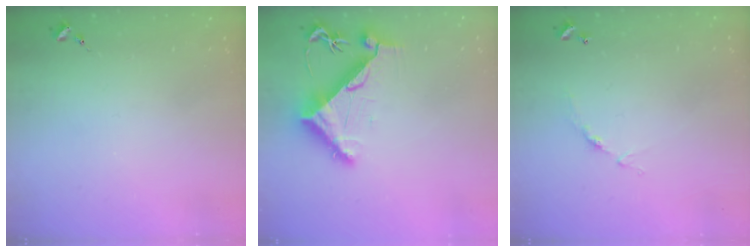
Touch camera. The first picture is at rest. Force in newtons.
{"total": 8.5, "press": 8.4, "slide": 1.4}
{"total": 5.1, "press": 5.1, "slide": 0.4}